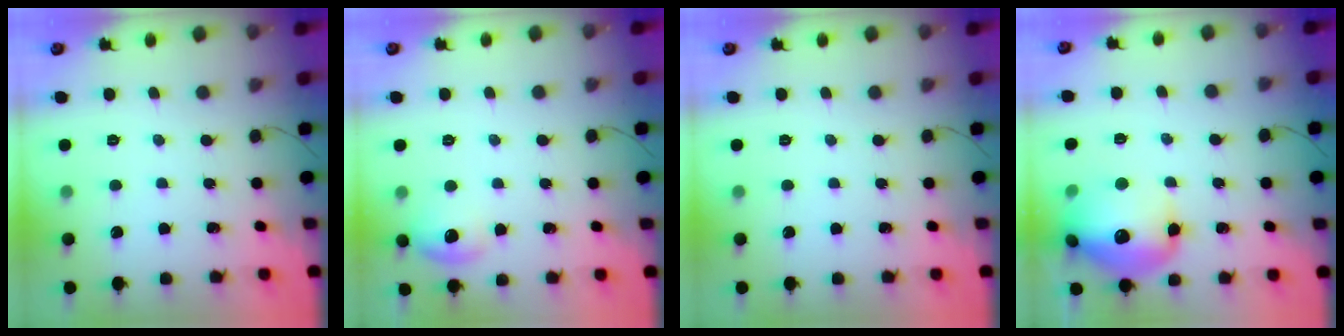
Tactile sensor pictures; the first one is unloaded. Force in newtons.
{"total": 10.5, "press": 7.9, "slide": 7.0}
{"total": 0.0}
{"total": 18.0, "press": 17.9, "slide": 2.2}